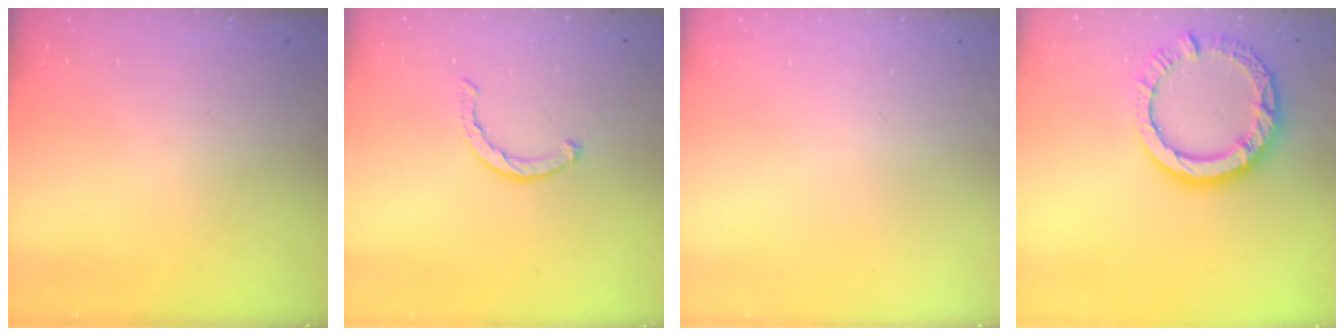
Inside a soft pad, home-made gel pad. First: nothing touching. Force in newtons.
{"total": 2.1, "press": 2.1, "slide": 0.3}
{"total": 0.0}
{"total": 13.2, "press": 13.1, "slide": 1.6}